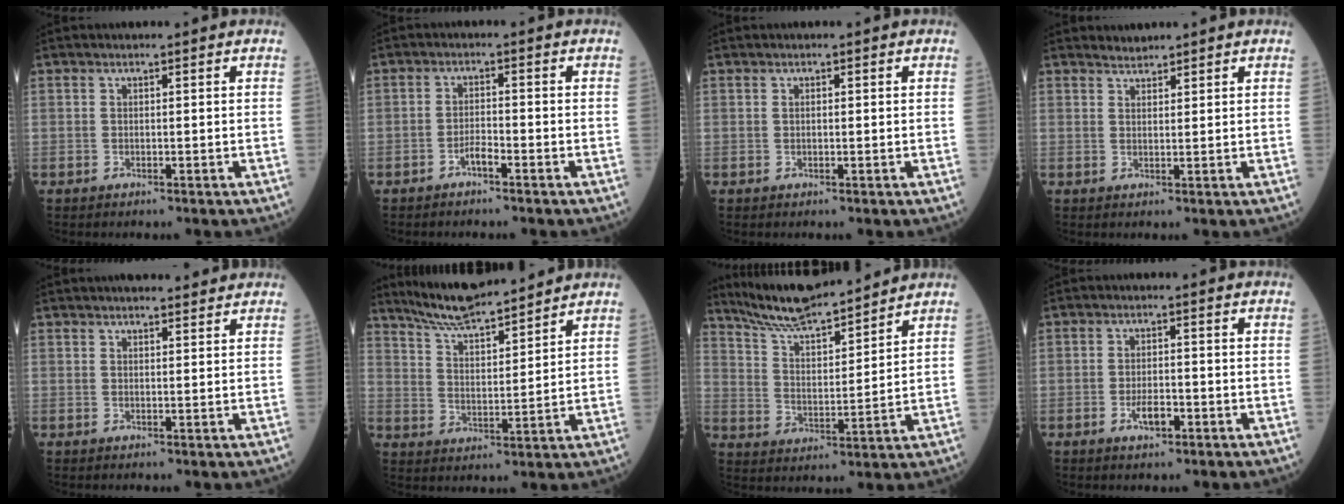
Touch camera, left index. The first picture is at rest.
{"total": 2.0, "force": [-1.6, 0.2, 1.2], "torque": [-0.020, 0.000, -0.032]}
{"total": 0.5, "force": [0.1, 0.3, 0.4], "torque": [-0.009, 0.006, 0.005]}
{"total": 1.6, "force": [1.5, 0.3, -0.3], "torque": [0.002, 0.003, 0.028]}
{"total": 5.5, "force": [5.0, 0.9, 2.2], "torque": [-0.025, 0.019, 0.065]}
{"total": 10.9, "force": [10.1, 0.9, 4.0], "torque": [-0.076, 0.012, 0.186]}
{"total": 12.6, "force": [11.7, 1.1, 4.6], "torque": [-0.088, 0.010, 0.213]}
{"total": 3.0, "force": [-1.6, 1.0, 2.3], "torque": [-0.045, -0.001, -0.027]}